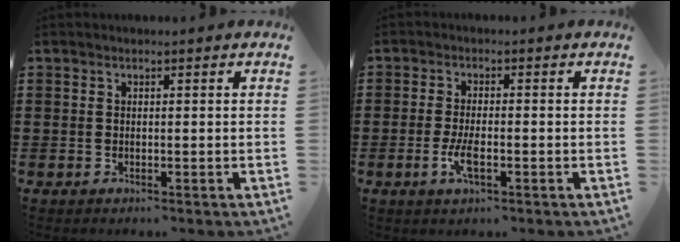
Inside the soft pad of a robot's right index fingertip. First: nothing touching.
{"total": 3.8, "force": [-1.3, 1.1, 3.4], "torque": [-0.076, -0.004, -0.030]}